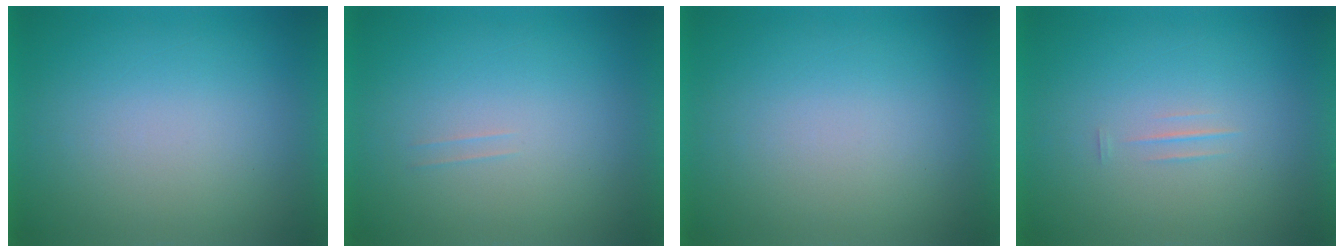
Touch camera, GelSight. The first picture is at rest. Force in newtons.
{"total": 1.0}
{"total": 0.0}
{"total": 1.3}